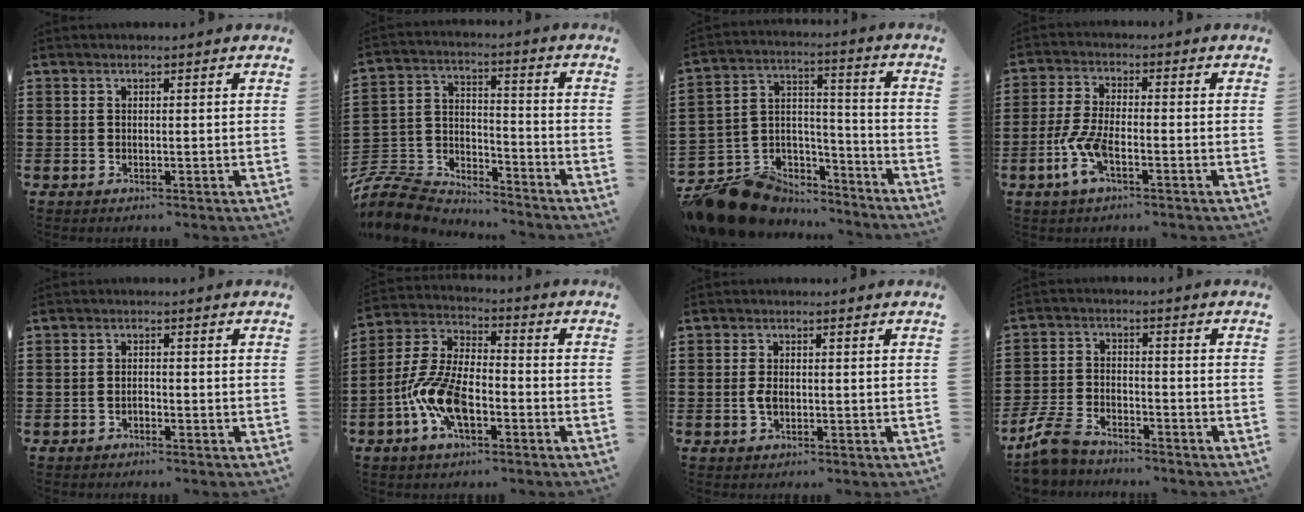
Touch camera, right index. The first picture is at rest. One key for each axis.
{"total": 8.9, "fx": -8.4, "fy": 2.2, "fz": 1.9, "tx": -0.058, "ty": 0.007, "tz": -0.171}
{"total": 11.6, "fx": -9.9, "fy": 5.8, "fz": 2.1, "tx": -0.063, "ty": 0.028, "tz": -0.183}
{"total": 6.1, "fx": -2.6, "fy": 1.9, "fz": 5.2, "tx": -0.137, "ty": -0.017, "tz": -0.055}
{"total": 1.0, "fx": -0.8, "fy": 0.3, "fz": 0.4, "tx": -0.011, "ty": -0.004, "tz": -0.016}
{"total": 10.3, "fx": -3.8, "fy": 4.7, "fz": 8.3, "tx": -0.201, "ty": -0.008, "tz": -0.074}
{"total": 2.0, "fx": -0.3, "fy": 1.0, "fz": 1.7, "tx": -0.040, "ty": -0.003, "tz": -0.007}
{"total": 6.1, "fx": -5.3, "fy": 1.7, "fz": 2.4, "tx": -0.072, "ty": -0.001, "tz": -0.109}